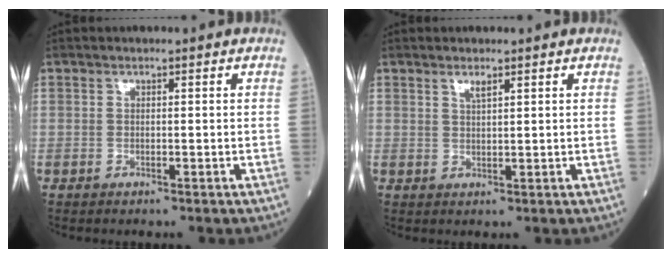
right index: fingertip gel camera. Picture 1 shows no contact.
{"total": 1.5, "force": [1.1, 0.2, 1.1], "torque": [-0.022, -0.002, 0.021]}